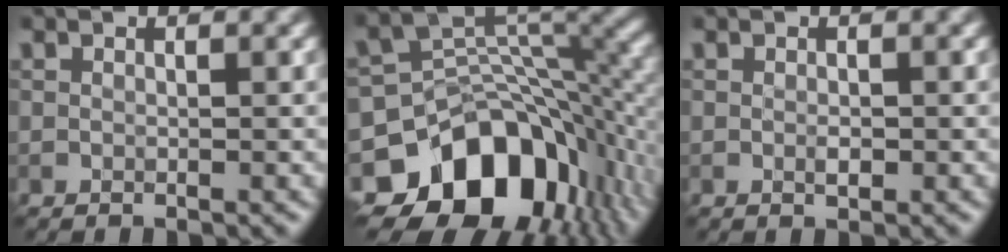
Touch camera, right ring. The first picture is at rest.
{"total": 14.6, "force": [-6.7, 9.9, 8.3], "torque": [-0.143, -0.004, -0.106]}
{"total": 0.9, "force": [-0.1, 0.4, 0.8], "torque": [-0.015, -0.002, -0.001]}